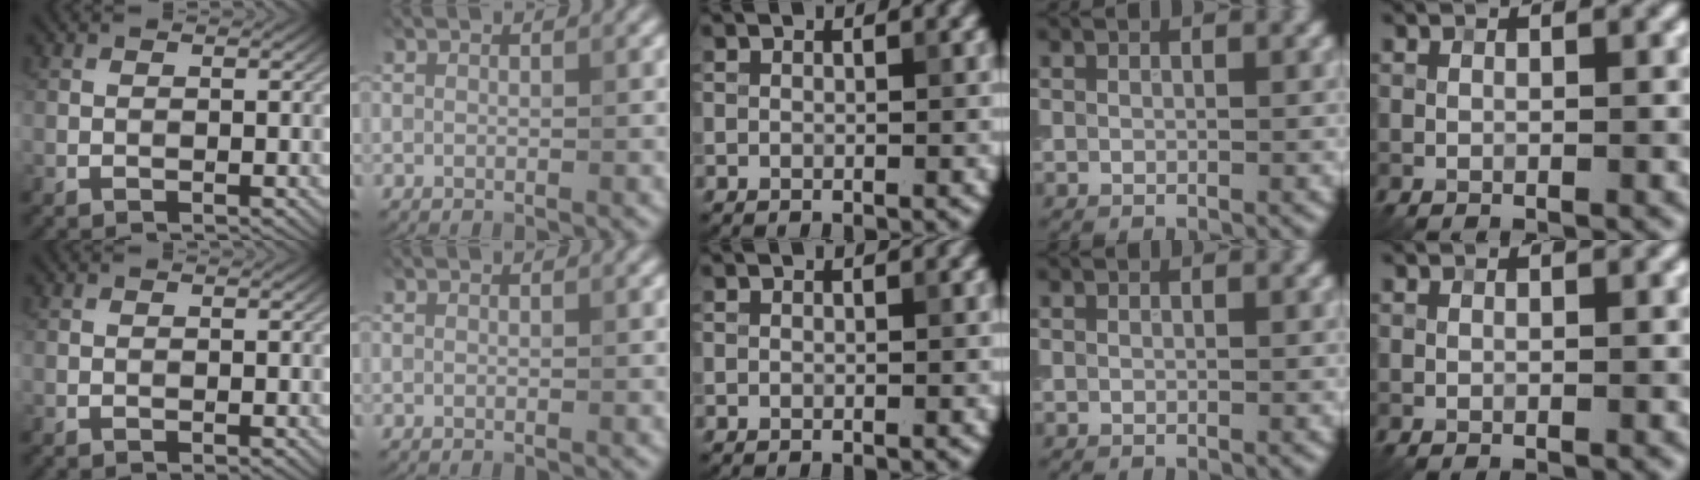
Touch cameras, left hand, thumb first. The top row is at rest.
{}